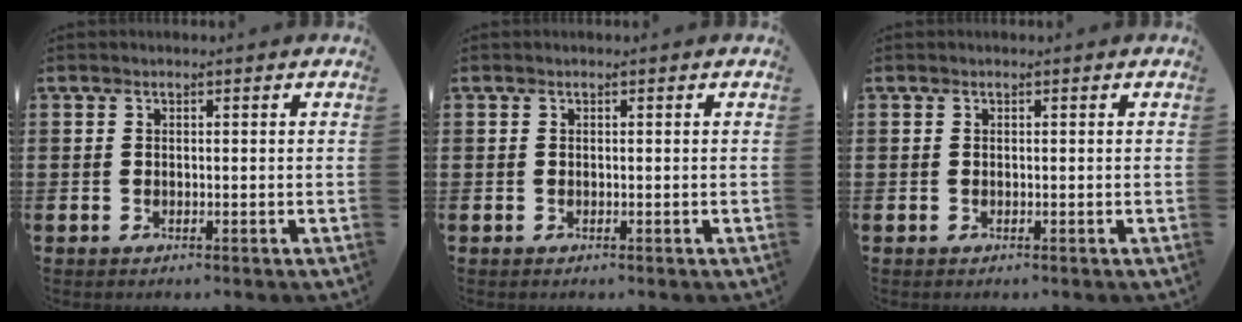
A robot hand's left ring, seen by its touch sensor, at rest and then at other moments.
{"total": 0.0}
{"total": 0.0}